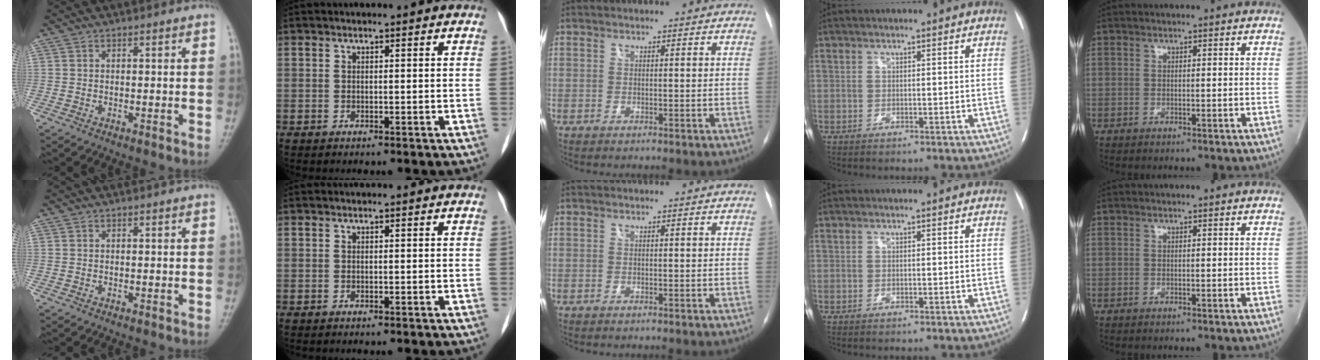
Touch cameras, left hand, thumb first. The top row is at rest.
{}